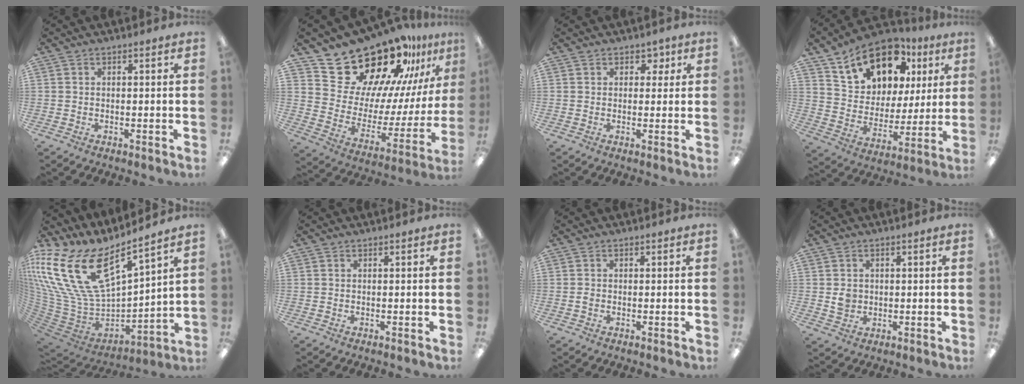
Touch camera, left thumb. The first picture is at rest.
{"total": 23.9, "force": [20.5, 9.7, 7.4], "torque": [-0.116, -0.157, 0.370]}
{"total": 3.7, "force": [1.9, 3.0, 1.3], "torque": [0.001, -0.004, 0.028]}
{"total": 16.8, "force": [10.8, 10.5, 7.5], "torque": [-0.130, -0.055, 0.199]}
{"total": 23.5, "force": [12.0, 12.2, 16.2], "torque": [-0.336, -0.079, 0.227]}
{"total": 0.0}
{"total": 0.8, "force": [-0.2, 0.7, 0.3], "torque": [-0.006, 0.004, -0.006]}
{"total": 3.2, "force": [0.3, 3.0, 1.2], "torque": [-0.009, -0.001, 0.001]}